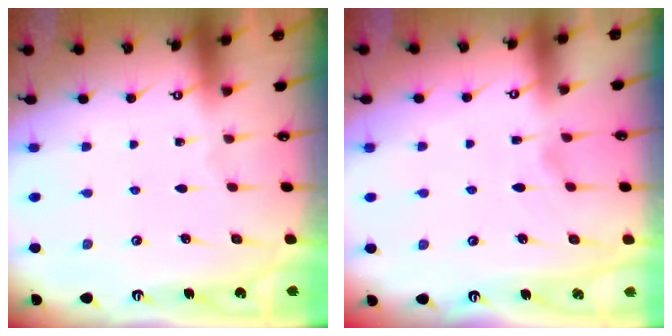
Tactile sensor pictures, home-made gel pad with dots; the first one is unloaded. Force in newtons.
{"total": 1.1, "press": 0.6, "slide": 1.0}